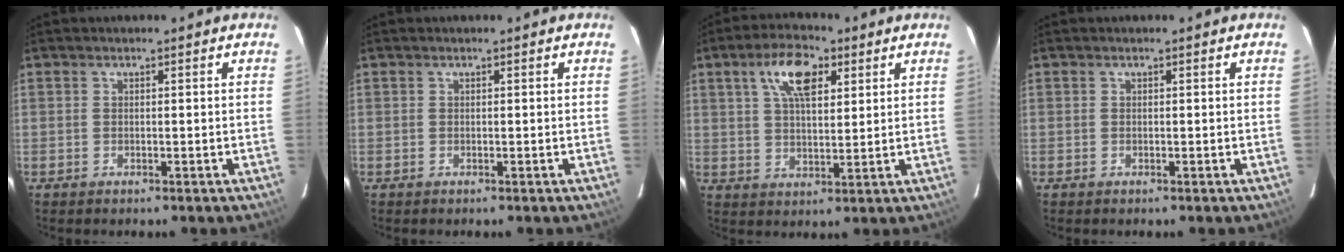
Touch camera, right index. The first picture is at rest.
{"total": 0.0}
{"total": 9.2, "force": [4.2, 4.0, 7.1], "torque": [-0.130, 0.019, 0.075]}
{"total": 0.0}